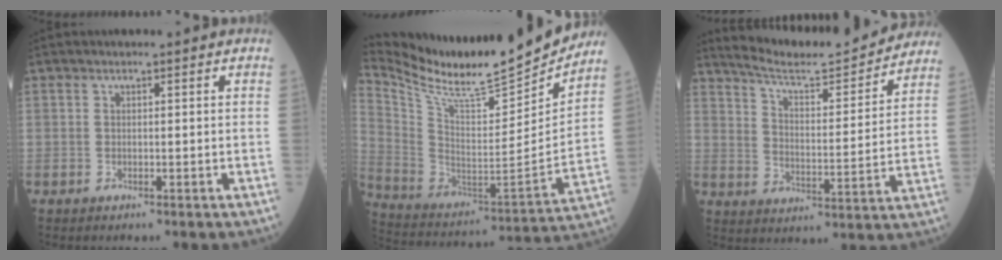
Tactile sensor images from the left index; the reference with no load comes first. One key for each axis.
{"total": 24.0, "fx": 22.0, "fy": 1.8, "fz": 9.3, "tx": -0.186, "ty": -0.061, "tz": 0.353}
{"total": 18.0, "fx": 17.0, "fy": 1.6, "fz": 5.9, "tx": -0.099, "ty": -0.017, "tz": 0.242}